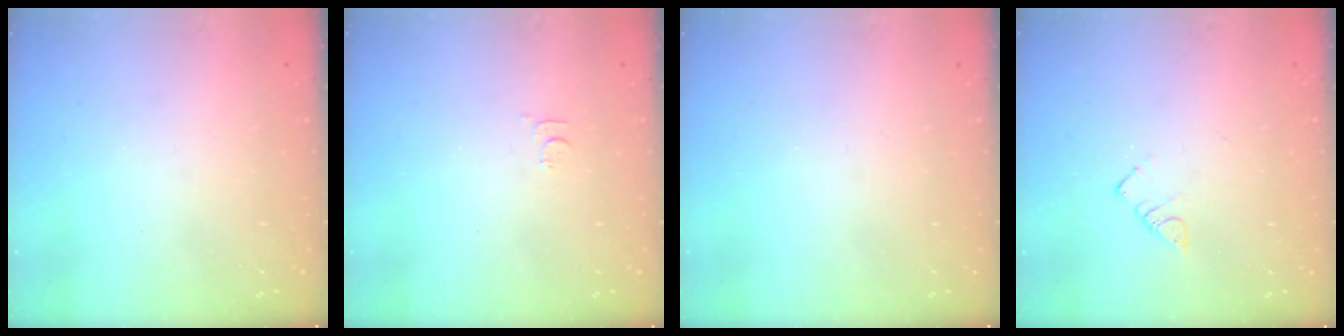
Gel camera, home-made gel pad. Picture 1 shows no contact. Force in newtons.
{"total": 5.2, "press": 5.1, "slide": 0.5}
{"total": 0.0}
{"total": 2.8, "press": 2.8, "slide": 0.5}